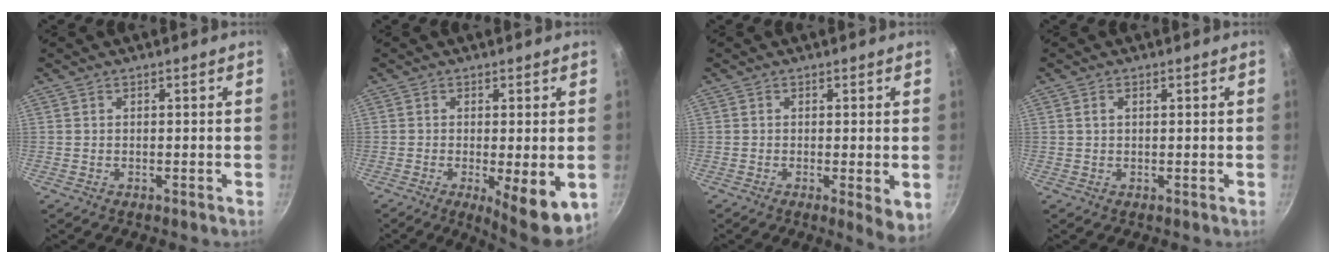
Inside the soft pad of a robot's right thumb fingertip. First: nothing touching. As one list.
[{"total": 10.3, "force": [-3.0, 3.0, 9.3], "torque": [-0.132, -0.023, -0.039]}, {"total": 4.6, "force": [-0.7, 1.1, 4.4], "torque": [-0.070, -0.015, -0.014]}, {"total": 1.2, "force": [0.4, 0.7, 0.9], "torque": [-0.020, 0.004, 0.009]}]